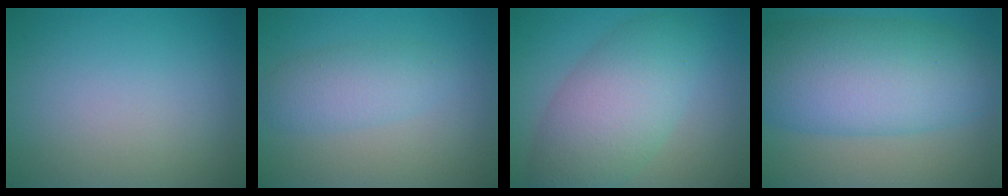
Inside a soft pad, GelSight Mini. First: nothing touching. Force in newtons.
{"total": 2.8, "press": 2.8, "slide": 0.1}
{"total": 7.3, "press": 7.3, "slide": 0.1}
{"total": 10.9, "press": 10.9, "slide": 0.3}